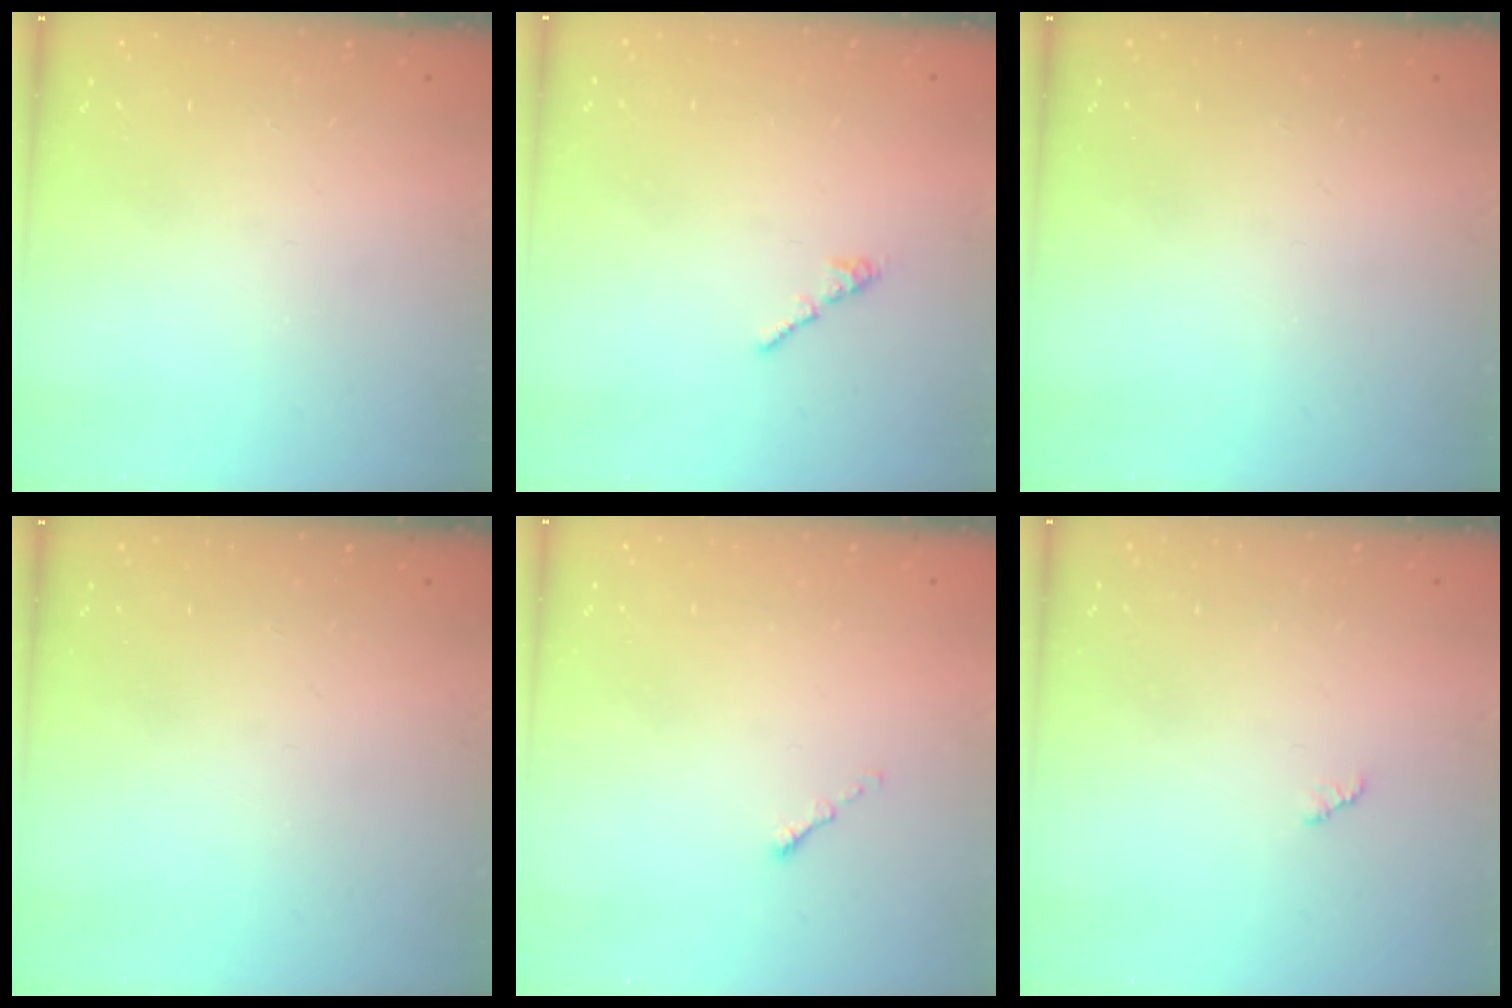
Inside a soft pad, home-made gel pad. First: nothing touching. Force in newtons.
{"total": 0.7, "press": 0.6, "slide": 0.4}
{"total": 0.0}
{"total": 0.0}
{"total": 0.0}
{"total": 2.1, "press": 2.1, "slide": 0.3}